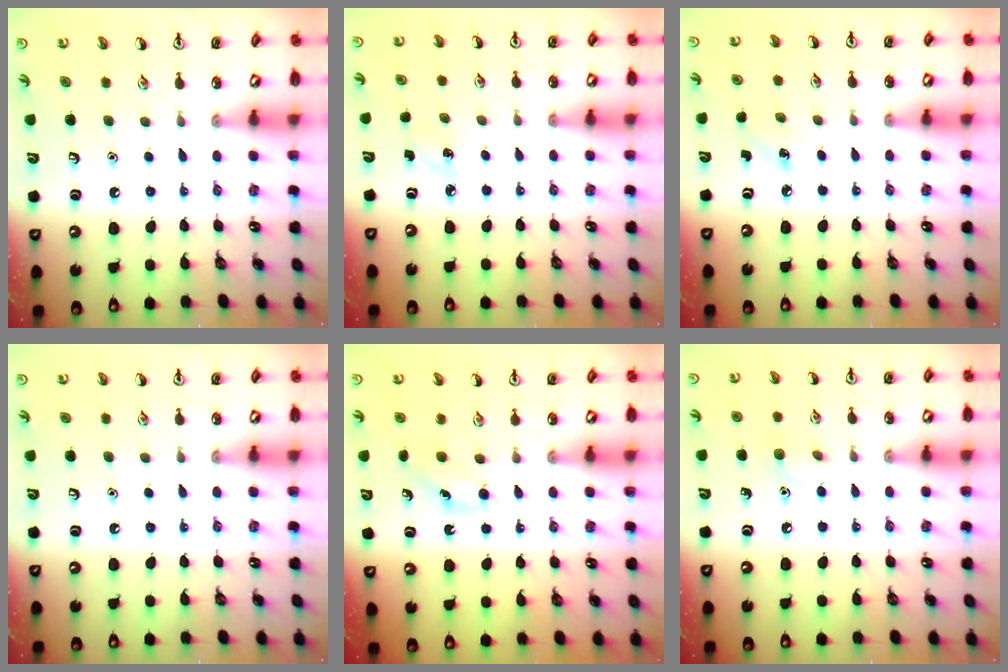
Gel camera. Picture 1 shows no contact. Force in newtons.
{"total": 2.8, "press": 2.6, "slide": 1.0}
{"total": 2.8, "press": 2.6, "slide": 1.0}
{"total": 0.0}
{"total": 3.5, "press": 3.3, "slide": 1.0}
{"total": 6.2, "press": 6.0, "slide": 1.4}